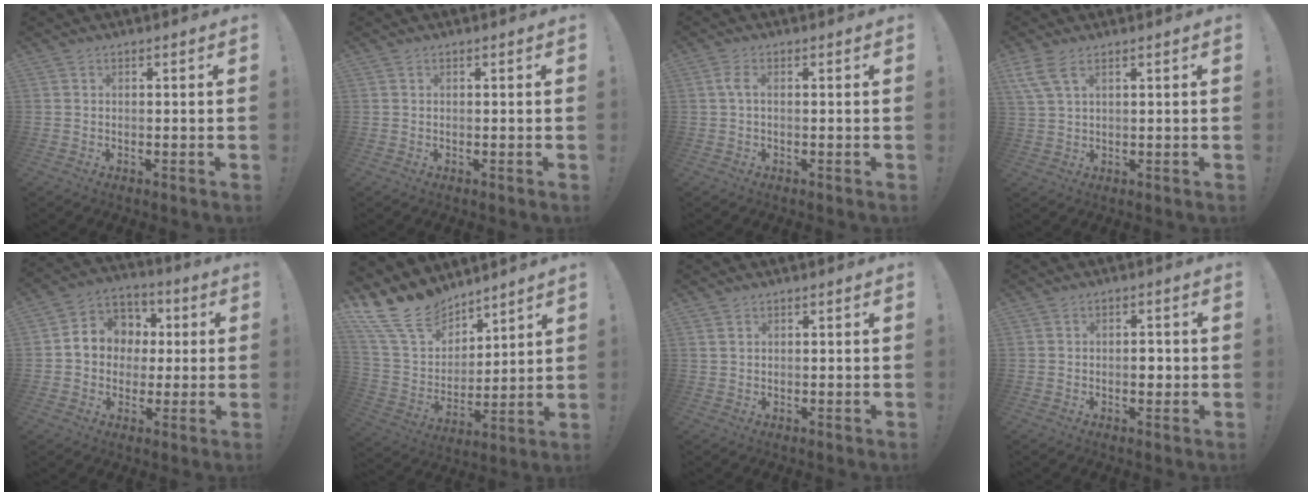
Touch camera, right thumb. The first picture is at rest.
{"total": 0.0}
{"total": 2.8, "force": [0.2, 0.7, 2.7], "torque": [-0.056, 0.006, 0.005]}
{"total": 6.2, "force": [3.6, 2.4, 4.5], "torque": [-0.101, -0.005, 0.070]}
{"total": 10.2, "force": [0.5, 9.4, 4.0], "torque": [-0.046, 0.006, 0.017]}
{"total": 16.6, "force": [13.1, 8.4, 5.8], "torque": [-0.125, -0.097, 0.251]}
{"total": 1.0, "force": [0.7, 0.5, 0.5], "torque": [-0.011, 0.001, 0.013]}
{"total": 2.7, "force": [-0.7, 1.7, 1.9], "torque": [-0.020, 0.000, -0.017]}